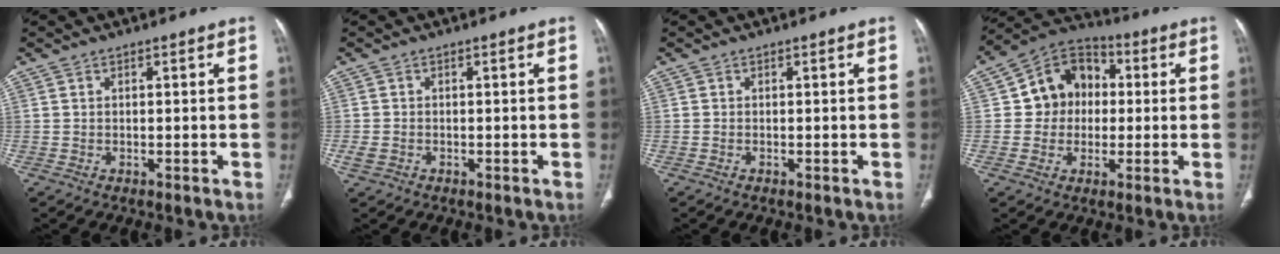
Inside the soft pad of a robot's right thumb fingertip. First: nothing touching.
{"total": 2.0, "force": [-0.7, 1.5, 1.0], "torque": [-0.026, 0.004, -0.011]}
{"total": 0.0}
{"total": 11.5, "force": [0.7, 10.0, 5.6], "torque": [-0.044, 0.024, 0.000]}